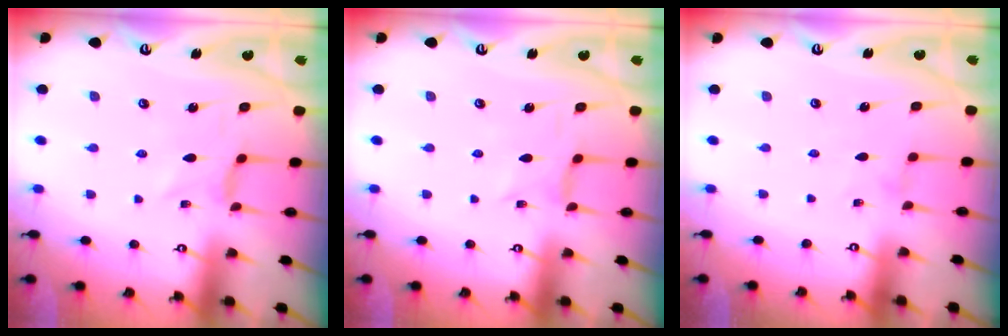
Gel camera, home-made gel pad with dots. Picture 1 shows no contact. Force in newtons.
{"total": 0.8, "press": 0.7, "slide": 0.2}
{"total": 0.0}